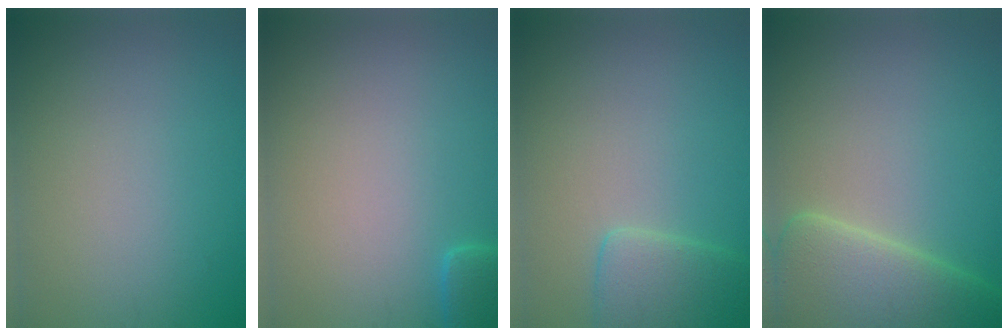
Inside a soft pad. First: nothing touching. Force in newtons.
{"total": 1.9, "press": 1.9, "slide": 0.2}
{"total": 3.3, "press": 3.3, "slide": 0.3}
{"total": 7.9, "press": 7.9, "slide": 0.4}